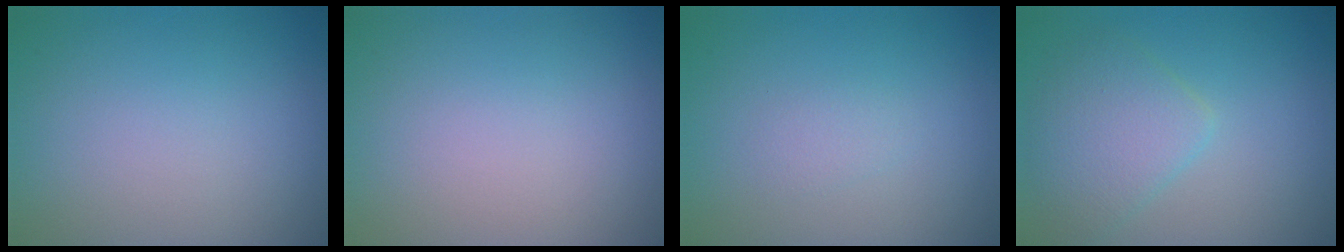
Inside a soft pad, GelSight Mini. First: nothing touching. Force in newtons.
{"total": 0.0}
{"total": 0.8, "press": 0.8, "slide": 0.0}
{"total": 3.7, "press": 3.7, "slide": 0.0}